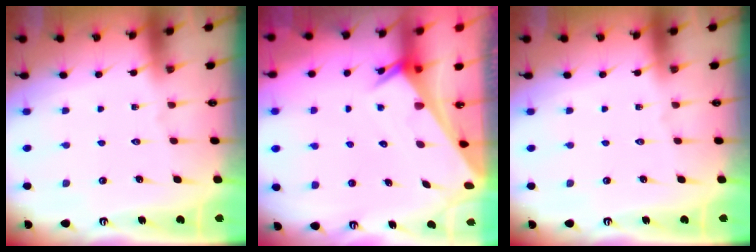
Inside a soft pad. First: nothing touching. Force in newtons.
{"total": 2.5, "press": 2.5, "slide": 0.1}
{"total": 0.0}